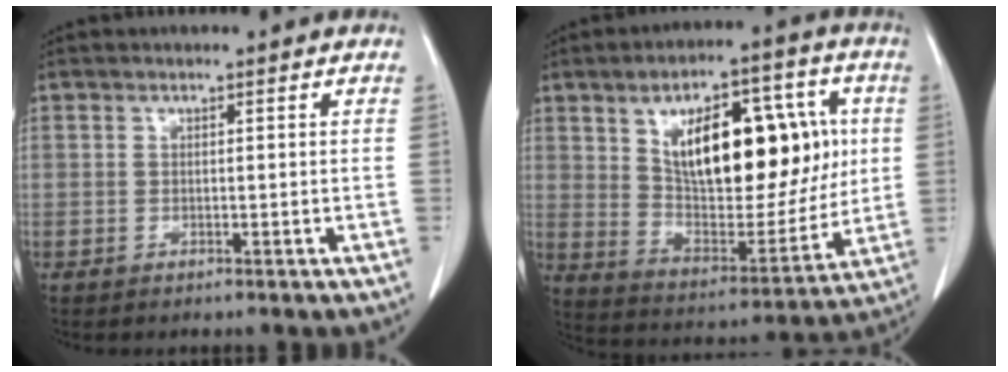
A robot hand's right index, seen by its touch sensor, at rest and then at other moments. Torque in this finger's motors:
{"motor_torque": [1.41, 0.66, 0.50, 0.21]}